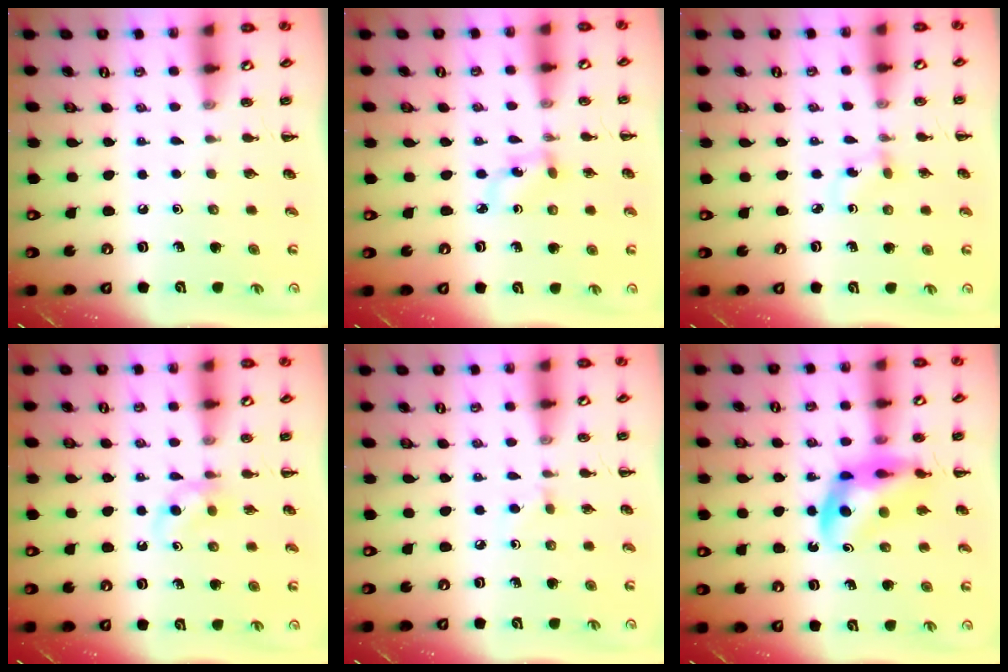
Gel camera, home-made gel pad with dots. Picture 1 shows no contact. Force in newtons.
{"total": 3.5, "press": 3.3, "slide": 1.0}
{"total": 2.3, "press": 2.0, "slide": 1.1}
{"total": 2.5, "press": 2.3, "slide": 1.0}
{"total": 3.6, "press": 3.3, "slide": 1.6}
{"total": 12.3, "press": 11.8, "slide": 3.4}